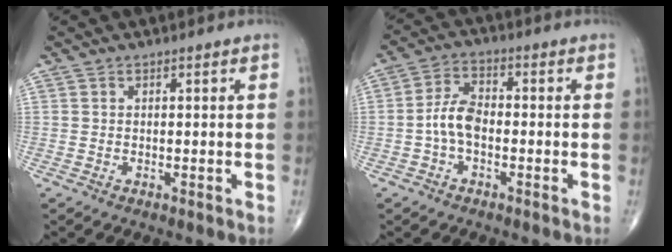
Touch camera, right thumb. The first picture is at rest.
{"total": 5.8, "force": [-1.4, 3.3, 4.6], "torque": [-0.088, 0.022, -0.034]}